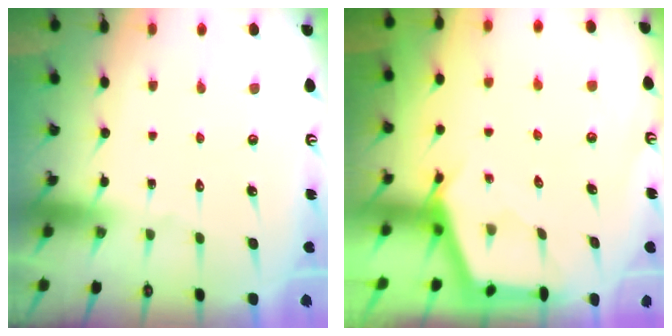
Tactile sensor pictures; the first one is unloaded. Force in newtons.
{"total": 3.0, "press": 2.9, "slide": 0.4}